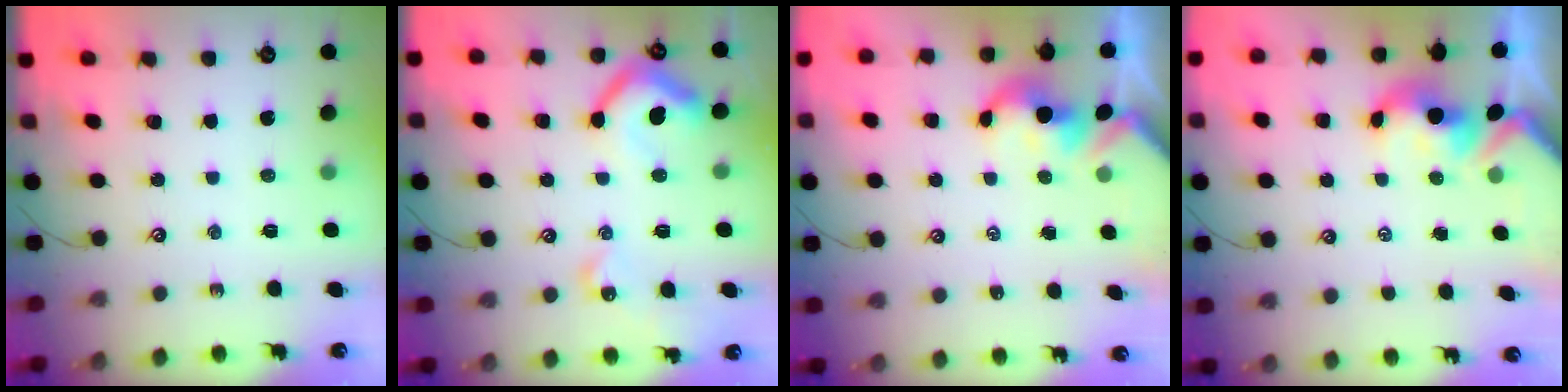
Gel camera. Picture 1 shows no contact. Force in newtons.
{"total": 11.4, "press": 11.4, "slide": 0.8}
{"total": 1.5, "press": 1.5, "slide": 0.1}
{"total": 2.1, "press": 2.0, "slide": 0.7}